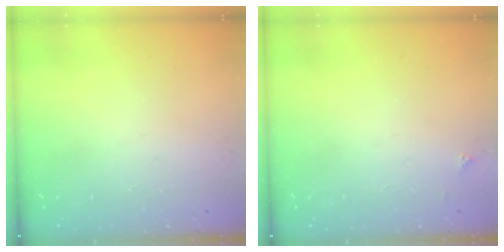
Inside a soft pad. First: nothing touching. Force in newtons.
{"total": 2.0, "press": 2.0, "slide": 0.3}